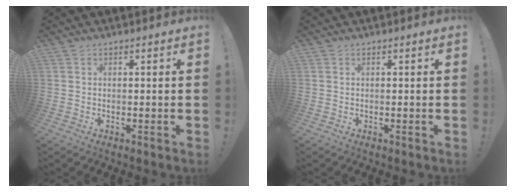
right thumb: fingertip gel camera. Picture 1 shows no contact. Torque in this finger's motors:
{"motor_torque": [0.00, 0.00, -0.01, -0.01, 0.04]}